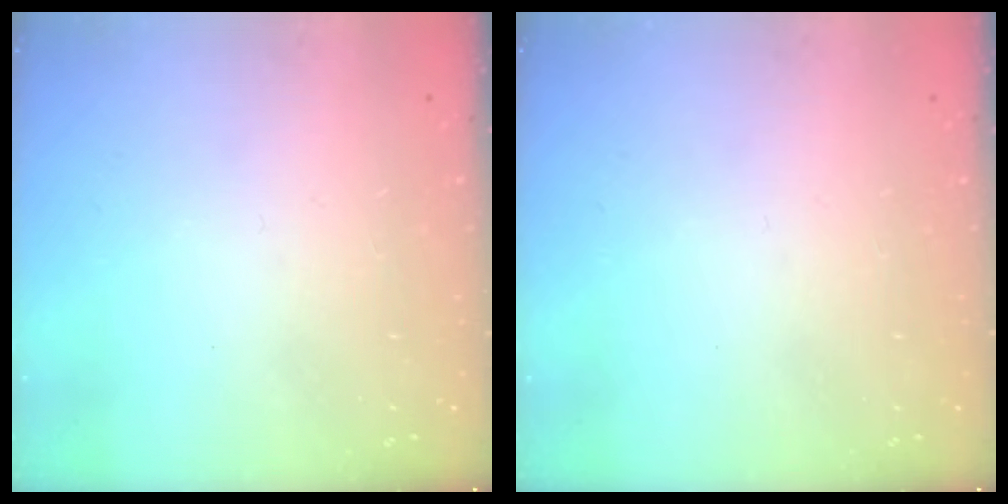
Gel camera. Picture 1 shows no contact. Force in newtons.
{"total": 0.0}